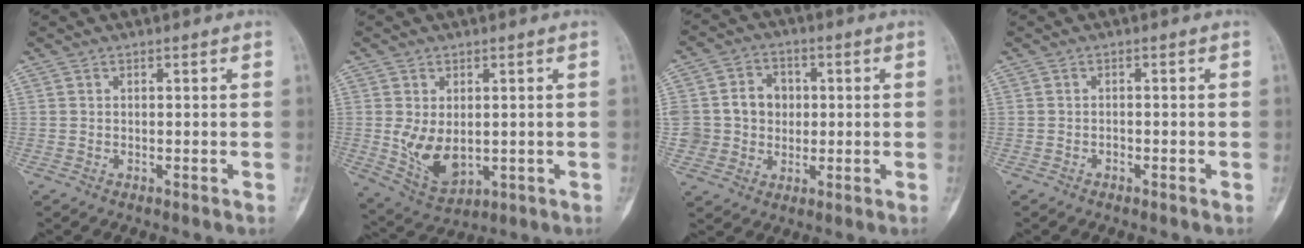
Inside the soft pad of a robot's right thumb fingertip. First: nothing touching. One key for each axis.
{"total": 8.5, "fx": -0.2, "fy": 5.5, "fz": 6.5, "tx": -0.104, "ty": -0.013, "tz": 0.017}
{"total": 10.1, "fx": 0.8, "fy": 9.2, "fz": 4.2, "tx": -0.040, "ty": 0.014, "tz": 0.017}
{"total": 0.6, "fx": -0.4, "fy": 0.3, "fz": 0.2, "tx": -0.002, "ty": 0.002, "tz": -0.010}